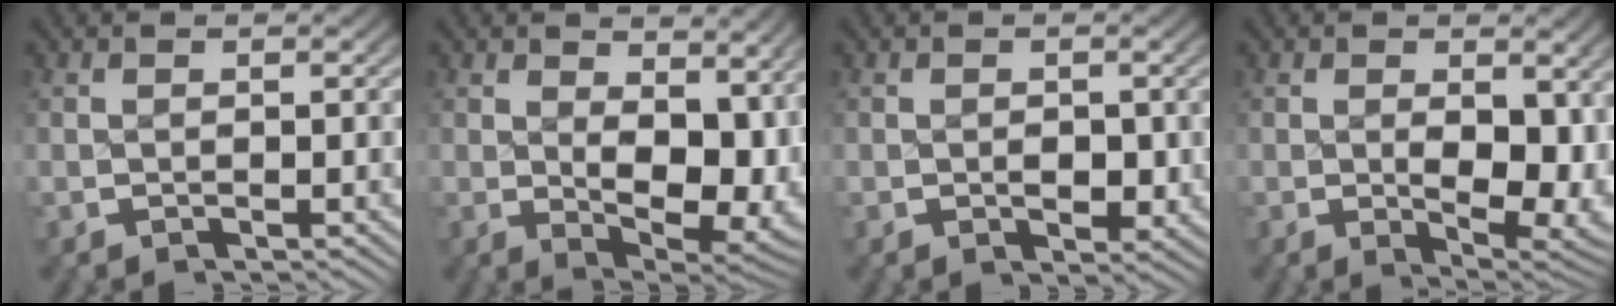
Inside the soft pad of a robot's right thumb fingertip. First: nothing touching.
{"total": 8.3, "force": [0.4, 4.8, 6.8], "torque": [-0.114, -0.048, 0.030]}
{"total": 2.2, "force": [0.0, 1.4, 1.6], "torque": [-0.025, -0.011, 0.005]}
{"total": 6.7, "force": [-0.4, 3.4, 5.7], "torque": [-0.091, -0.032, 0.006]}